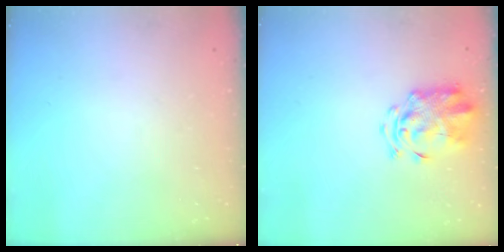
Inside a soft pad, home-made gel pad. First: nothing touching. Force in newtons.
{"total": 3.7, "press": 3.7, "slide": 0.7}